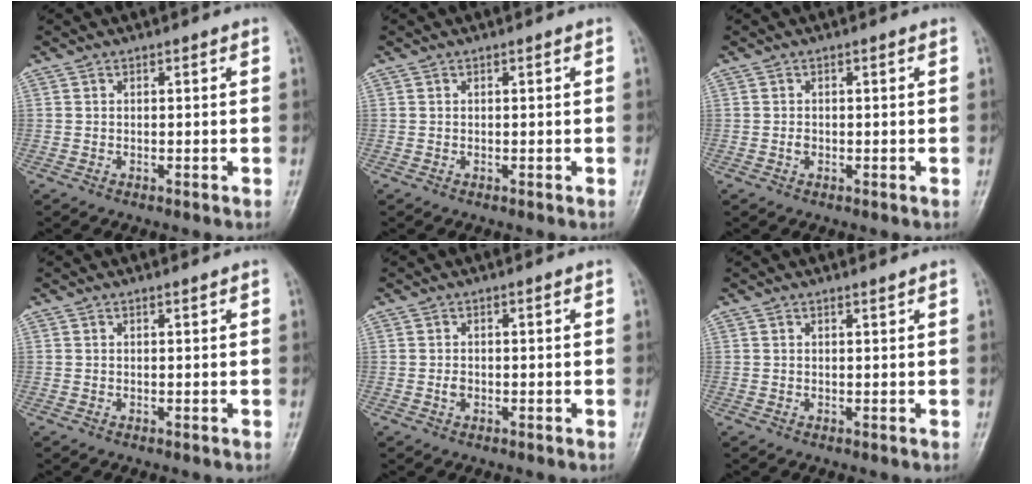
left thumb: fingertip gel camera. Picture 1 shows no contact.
{"total": 0.0}
{"total": 0.9, "force": [-0.2, 0.6, 0.6], "torque": [-0.006, 0.001, -0.003]}
{"total": 0.0}
{"total": 1.2, "force": [-0.2, 0.9, 0.8], "torque": [-0.010, 0.001, -0.004]}
{"total": 0.5, "force": [0.5, -0.1, 0.2], "torque": [-0.006, -0.005, 0.010]}